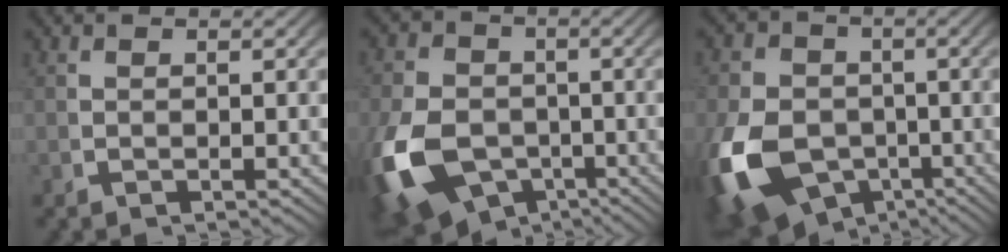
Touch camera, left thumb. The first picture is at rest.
{"total": 11.8, "force": [-4.3, 9.0, 6.2], "torque": [-0.143, -0.064, -0.050]}
{"total": 13.3, "force": [-4.6, 10.4, 7.0], "torque": [-0.162, -0.072, -0.051]}